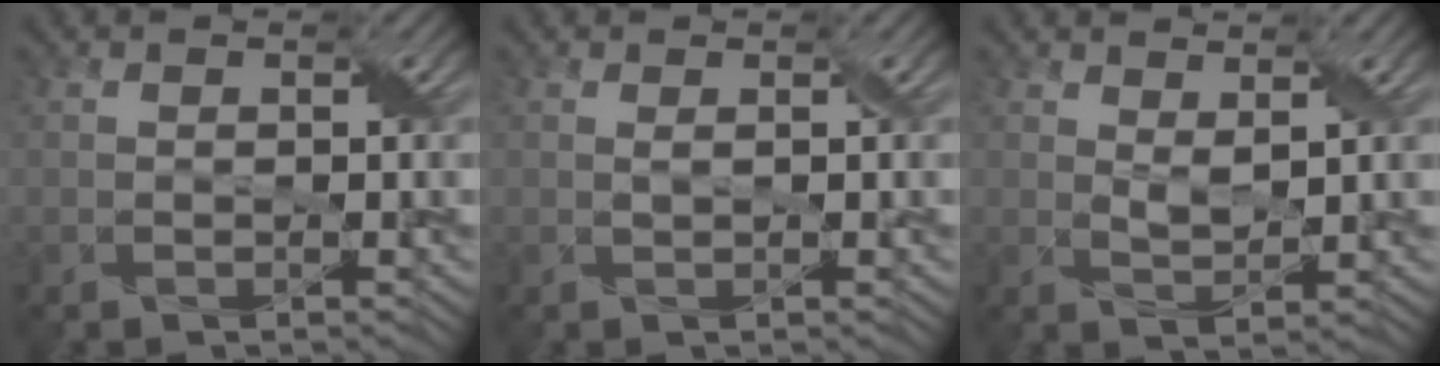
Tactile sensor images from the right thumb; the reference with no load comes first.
{"total": 0.6, "force": [0.2, 0.0, 0.5], "torque": [-0.014, 0.003, 0.004]}
{"total": 2.1, "force": [1.4, 0.6, 1.4], "torque": [-0.037, -0.005, 0.030]}